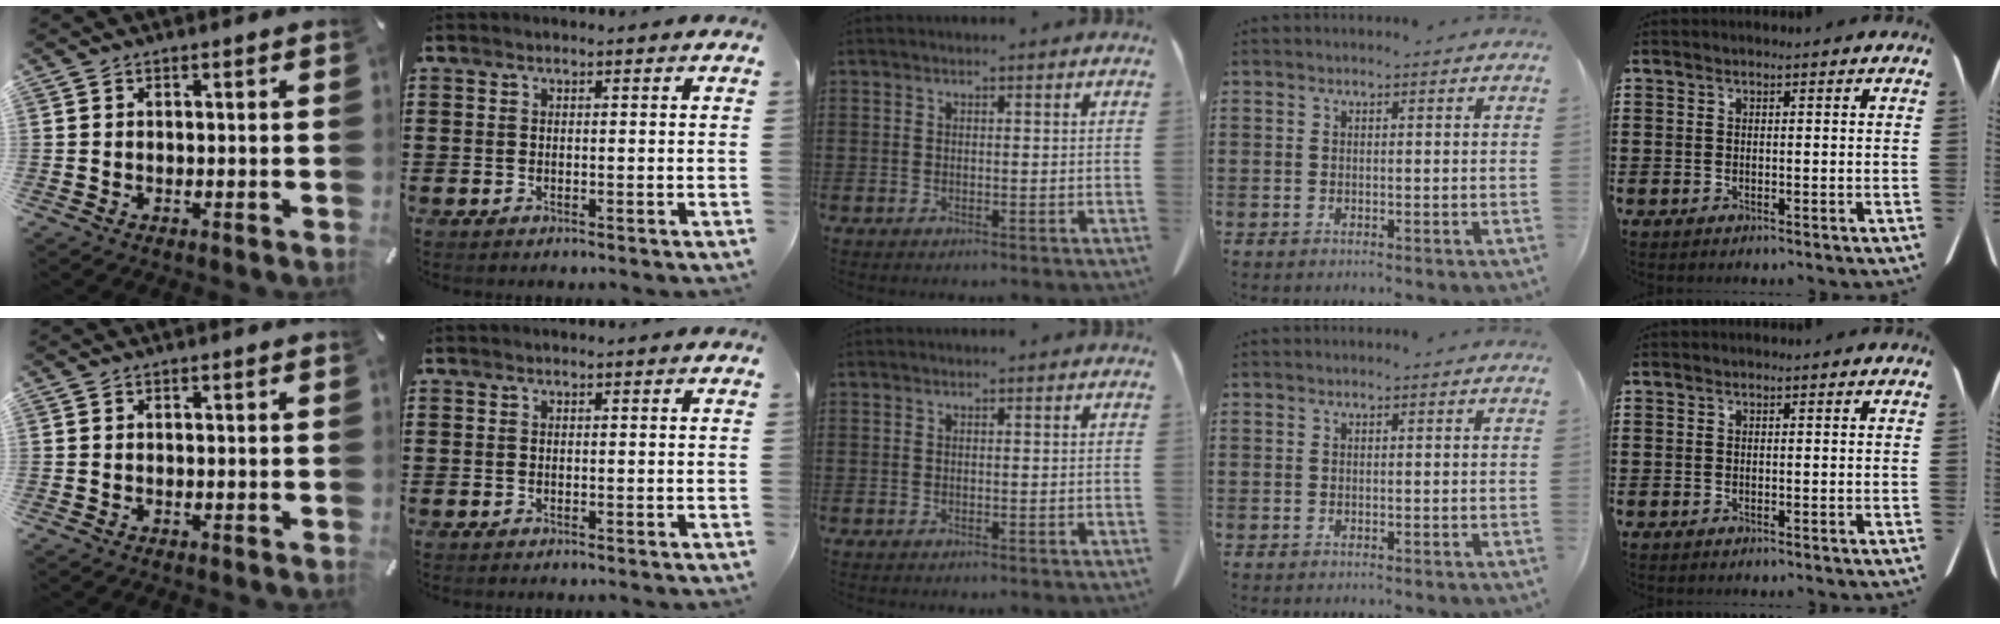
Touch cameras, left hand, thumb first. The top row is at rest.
{}